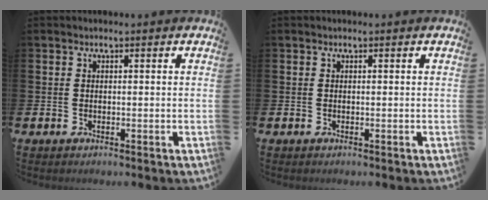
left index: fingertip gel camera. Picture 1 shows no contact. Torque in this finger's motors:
{"motor_torque": [-0.01, 0.01, 0.00, 0.00]}